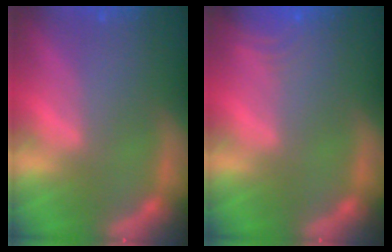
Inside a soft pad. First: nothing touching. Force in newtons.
{"total": 5.0}